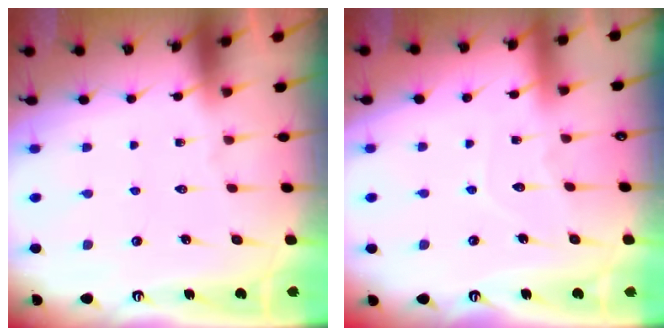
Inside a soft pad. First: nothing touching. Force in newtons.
{"total": 4.2, "press": 4.2, "slide": 0.5}